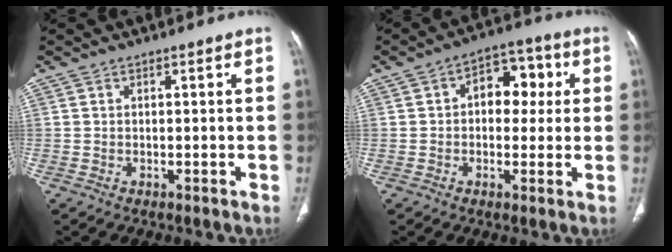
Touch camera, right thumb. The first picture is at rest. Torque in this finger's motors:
{"motor_torque": [-0.72, 0.36, 0.36, 0.29, 0.15]}